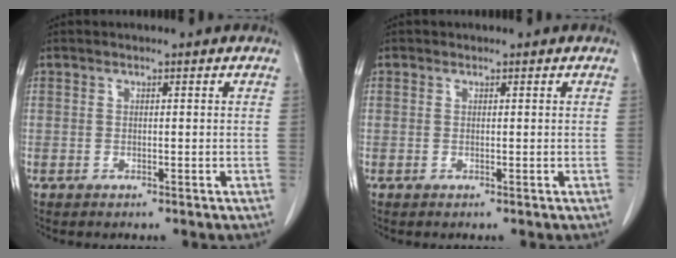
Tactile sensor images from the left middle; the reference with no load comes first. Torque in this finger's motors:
{"motor_torque": [-0.07, 0.08, -0.06, 0.00]}